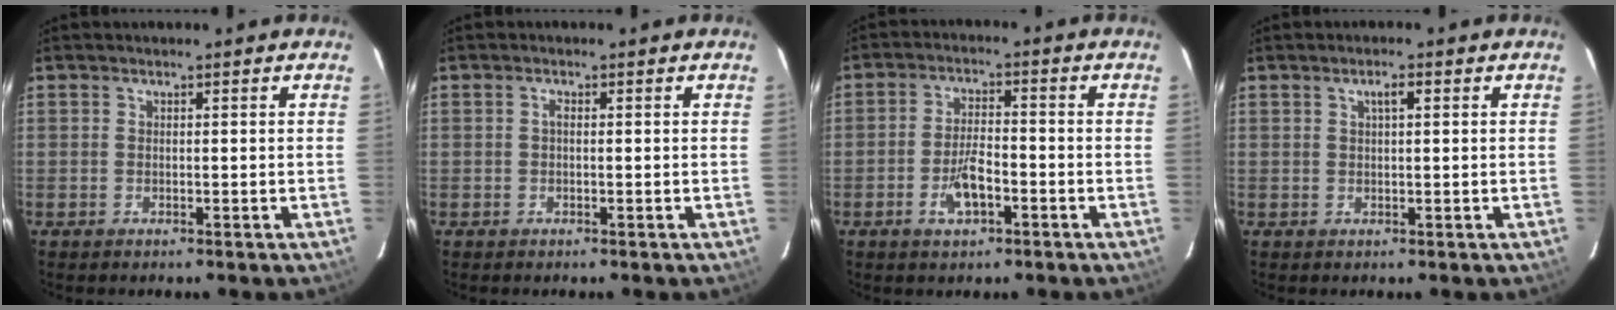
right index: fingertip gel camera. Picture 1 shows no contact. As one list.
[{"total": 0.7, "force": [0.0, 0.3, 0.6], "torque": [-0.012, 0.004, -0.003]}, {"total": 6.0, "force": [-2.7, 2.3, 4.7], "torque": [-0.099, 0.002, -0.046]}, {"total": 1.9, "force": [0.7, 0.5, 1.7], "torque": [-0.029, 0.007, 0.013]}]